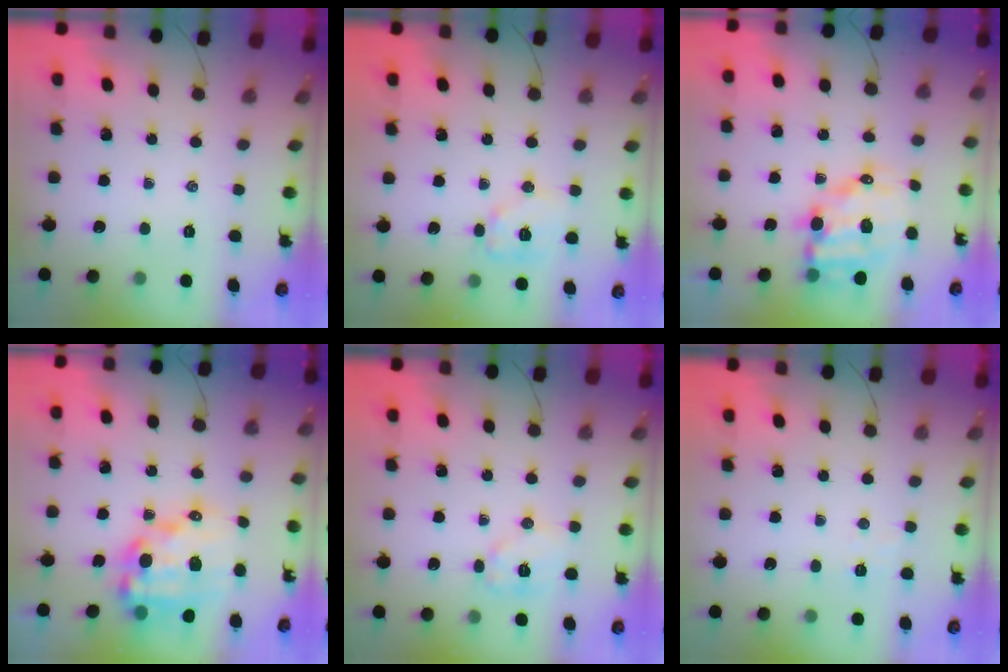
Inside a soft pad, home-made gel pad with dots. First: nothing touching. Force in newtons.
{"total": 8.9, "press": 8.9, "slide": 0.7}
{"total": 10.8, "press": 10.4, "slide": 2.7}
{"total": 15.4, "press": 15.0, "slide": 3.5}
{"total": 8.6, "press": 8.6, "slide": 0.3}
{"total": 2.4, "press": 2.3, "slide": 0.6}